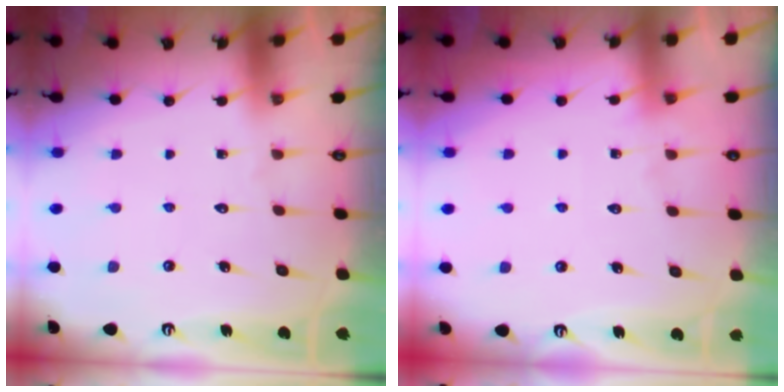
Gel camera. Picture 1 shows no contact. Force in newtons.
{"total": 4.7, "press": 4.6, "slide": 0.6}